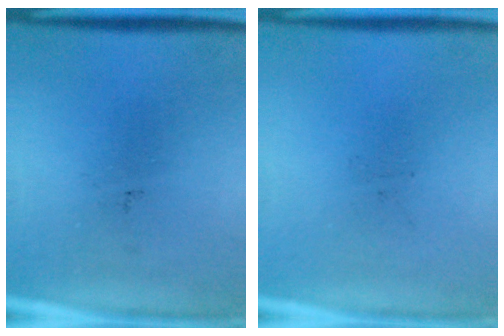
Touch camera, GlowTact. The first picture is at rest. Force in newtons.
{"total": 0.0}